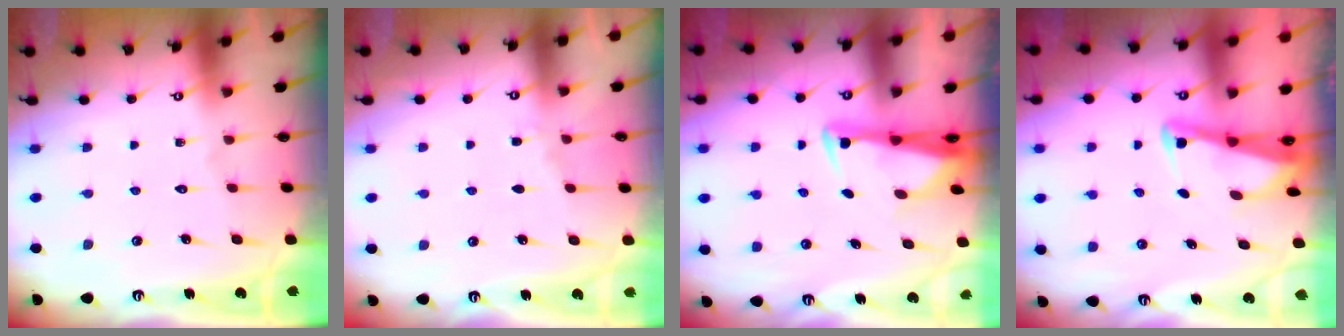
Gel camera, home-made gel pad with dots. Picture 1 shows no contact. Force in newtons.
{"total": 3.0, "press": 2.9, "slide": 0.5}
{"total": 2.9, "press": 2.8, "slide": 0.6}
{"total": 2.5, "press": 2.5, "slide": 0.2}